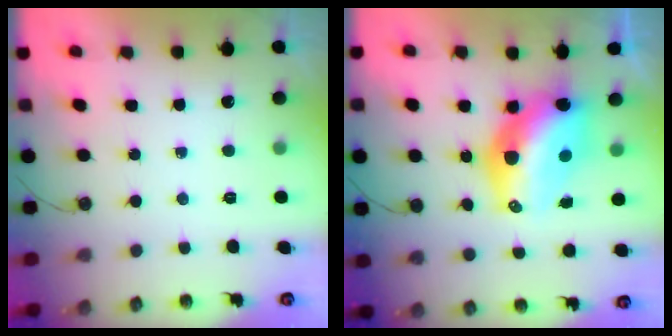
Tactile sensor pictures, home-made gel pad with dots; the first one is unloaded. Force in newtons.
{"total": 15.0, "press": 14.4, "slide": 4.4}